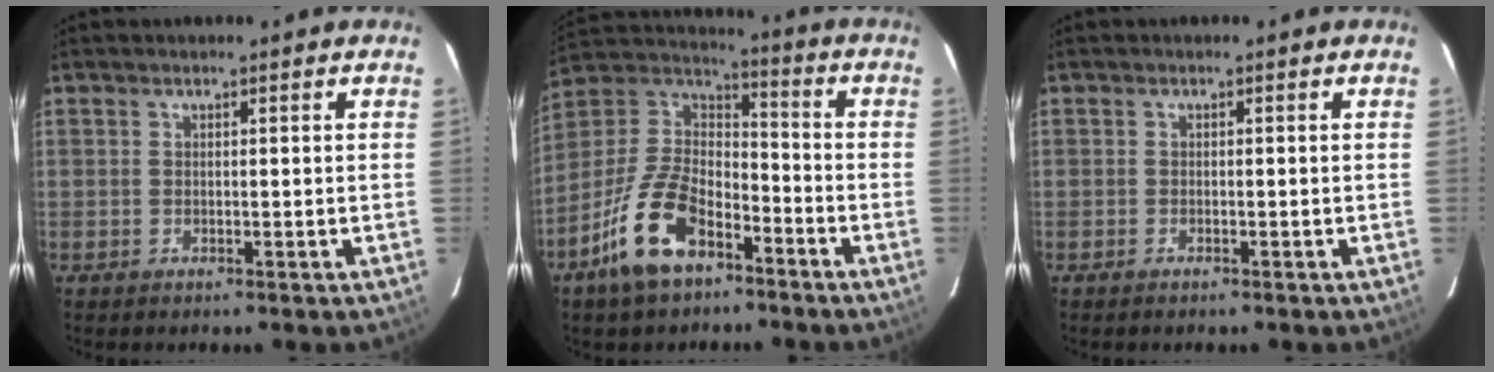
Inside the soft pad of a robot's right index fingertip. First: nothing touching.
{"total": 16.0, "force": [-9.4, 8.0, 10.2], "torque": [-0.214, 0.008, -0.172]}
{"total": 0.6, "force": [-0.6, 0.2, 0.2], "torque": [-0.004, -0.001, -0.011]}